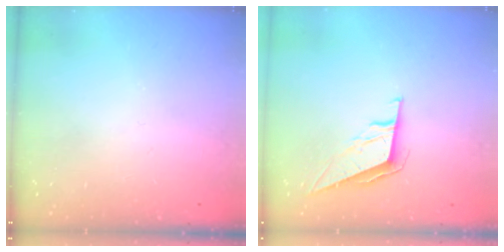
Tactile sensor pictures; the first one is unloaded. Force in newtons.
{"total": 7.4, "press": 7.1, "slide": 2.2}